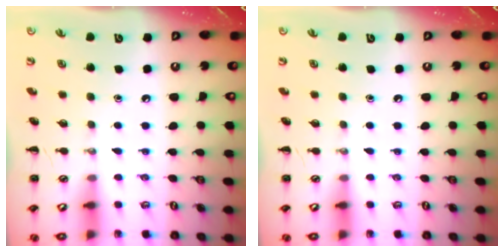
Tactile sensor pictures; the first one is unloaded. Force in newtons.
{"total": 0.0}